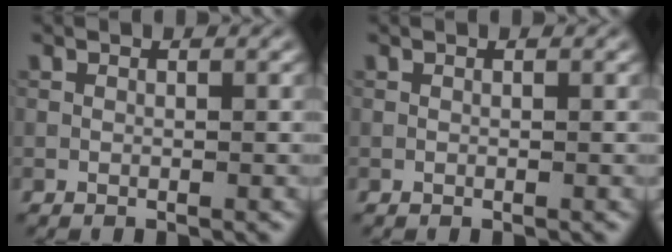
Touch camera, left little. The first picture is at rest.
{"total": 0.0}